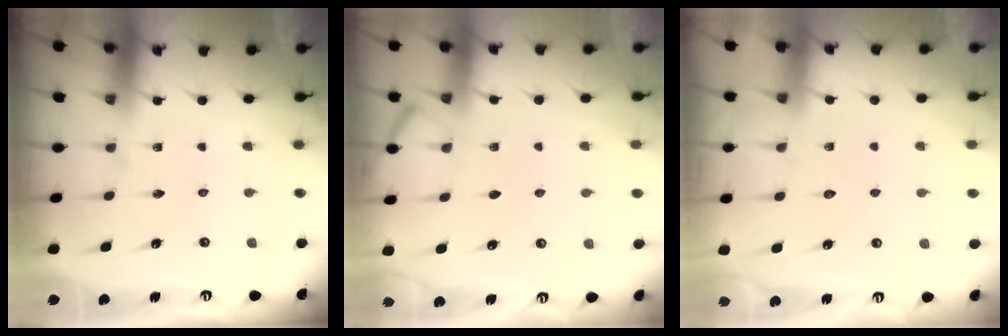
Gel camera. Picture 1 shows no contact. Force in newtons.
{"total": 4.9, "press": 4.9, "slide": 0.7}
{"total": 4.5, "press": 4.5, "slide": 0.6}